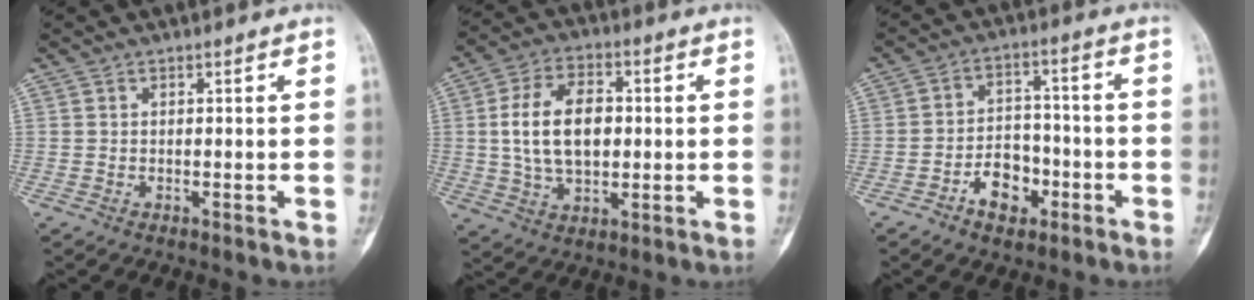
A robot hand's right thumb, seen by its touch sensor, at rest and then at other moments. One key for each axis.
{"total": 13.3, "fx": 0.9, "fy": 8.3, "fz": 10.4, "tx": -0.172, "ty": 0.009, "tz": 0.018}
{"total": 8.1, "fx": -3.9, "fy": 5.4, "fz": 4.6, "tx": -0.042, "ty": 0.038, "tz": -0.066}